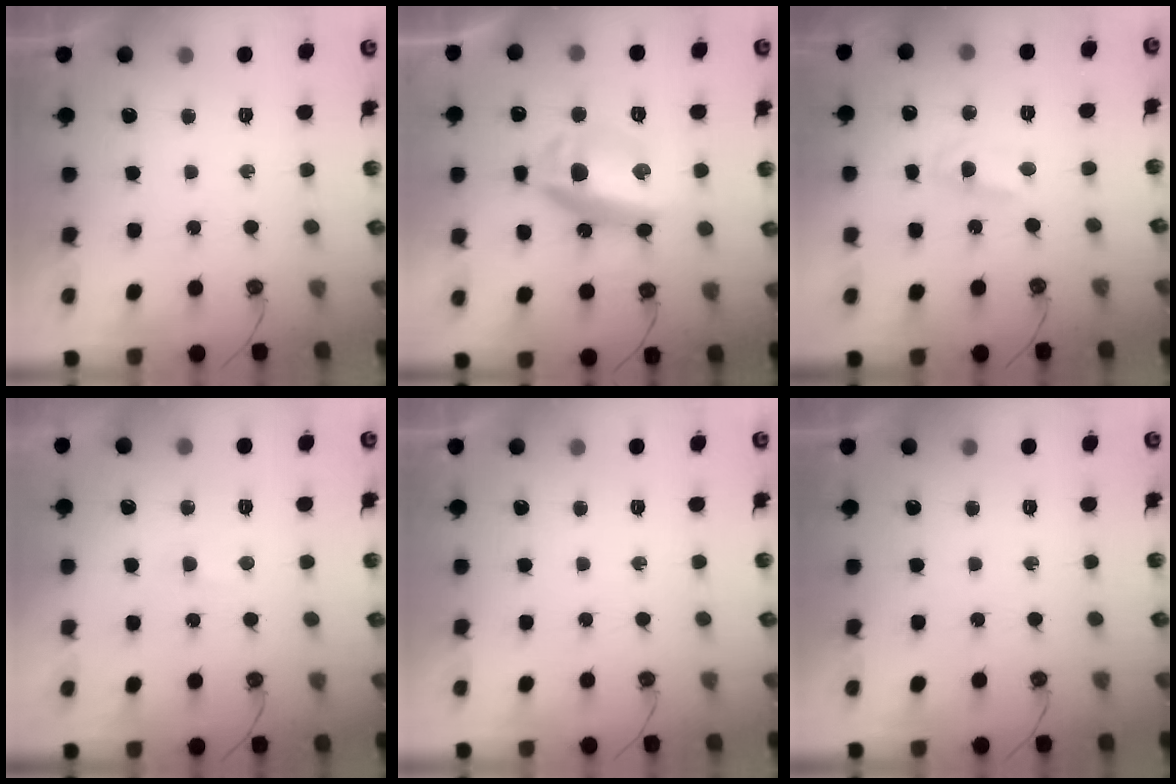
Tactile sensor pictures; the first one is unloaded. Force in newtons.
{"total": 15.3, "press": 15.2, "slide": 0.5}
{"total": 1.6, "press": 1.6, "slide": 0.3}
{"total": 1.4, "press": 1.4, "slide": 0.3}
{"total": 0.0}
{"total": 0.0}